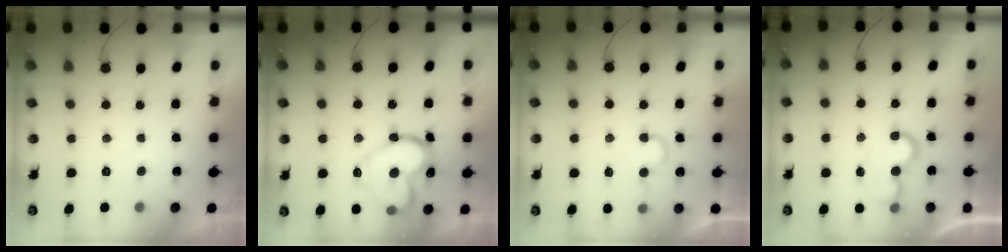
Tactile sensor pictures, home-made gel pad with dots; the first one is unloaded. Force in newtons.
{"total": 18.7, "press": 18.7, "slide": 1.0}
{"total": 5.6, "press": 5.6, "slide": 0.4}
{"total": 5.6, "press": 5.6, "slide": 0.5}